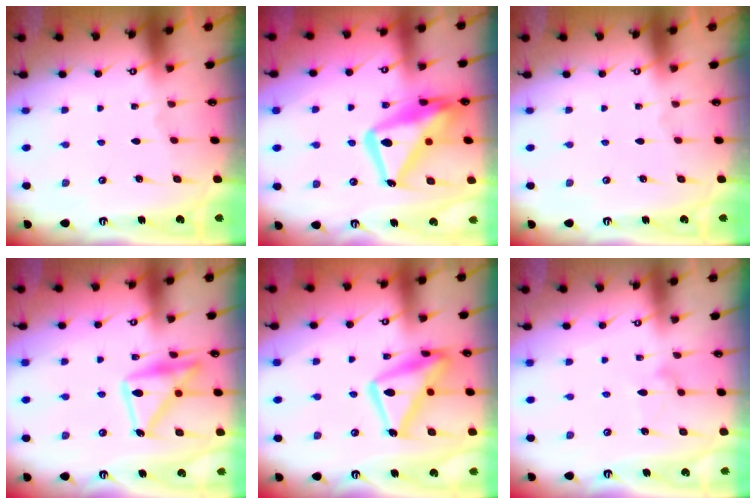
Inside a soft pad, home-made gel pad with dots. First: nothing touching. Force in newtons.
{"total": 18.9, "press": 18.8, "slide": 1.9}
{"total": 0.0}
{"total": 17.3, "press": 17.2, "slide": 1.2}
{"total": 17.0, "press": 17.0, "slide": 1.4}
{"total": 8.0, "press": 8.0, "slide": 0.5}